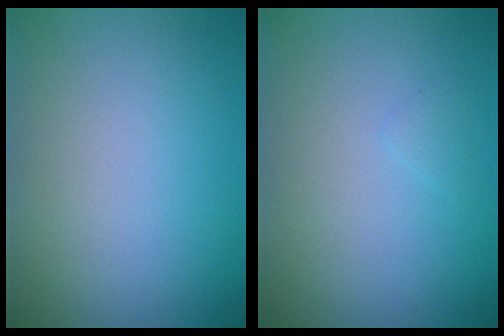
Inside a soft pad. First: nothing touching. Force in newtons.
{"total": 0.5, "press": 0.5, "slide": 0.1}